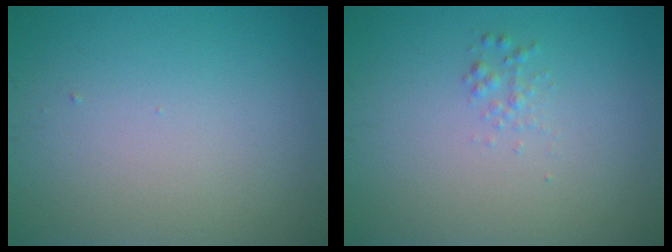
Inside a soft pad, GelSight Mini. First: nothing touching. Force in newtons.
{"total": 0.9, "press": 0.9, "slide": 0.1}